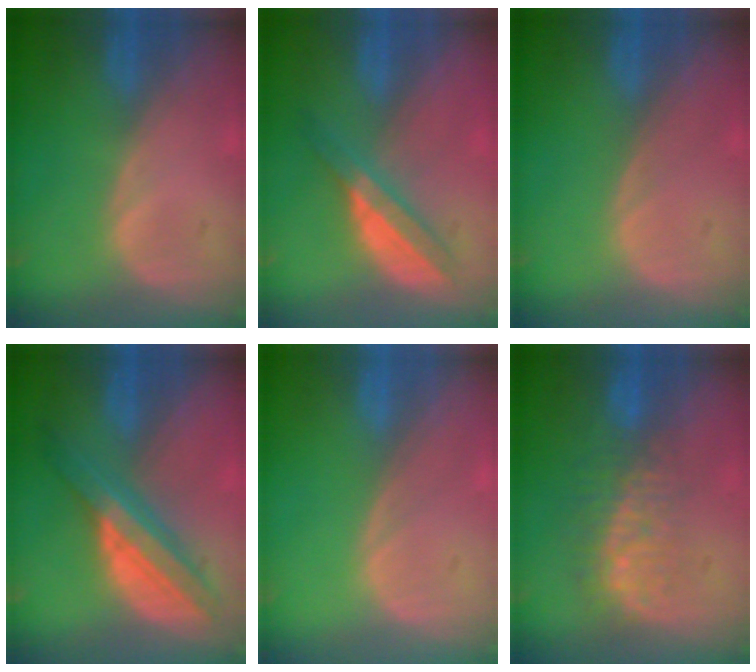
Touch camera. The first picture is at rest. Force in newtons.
{"total": 6.2, "press": 5.4, "slide": 3.0}
{"total": 0.0}
{"total": 8.1, "press": 8.0, "slide": 0.5}
{"total": 0.0}
{"total": 8.3, "press": 7.4, "slide": 3.7}